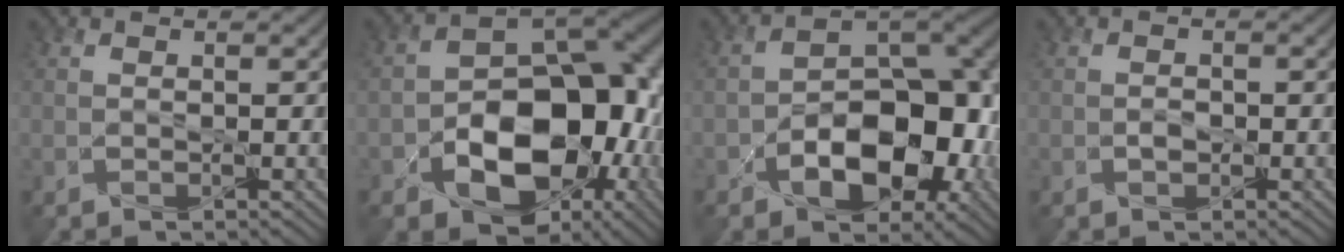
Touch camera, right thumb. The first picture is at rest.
{"total": 15.5, "force": [-4.8, 10.0, 10.8], "torque": [-0.153, -0.038, -0.069]}
{"total": 11.1, "force": [-4.0, 6.2, 8.3], "torque": [-0.117, -0.017, -0.061]}
{"total": 0.8, "force": [-0.5, 0.0, 0.6], "torque": [-0.012, -0.002, -0.011]}